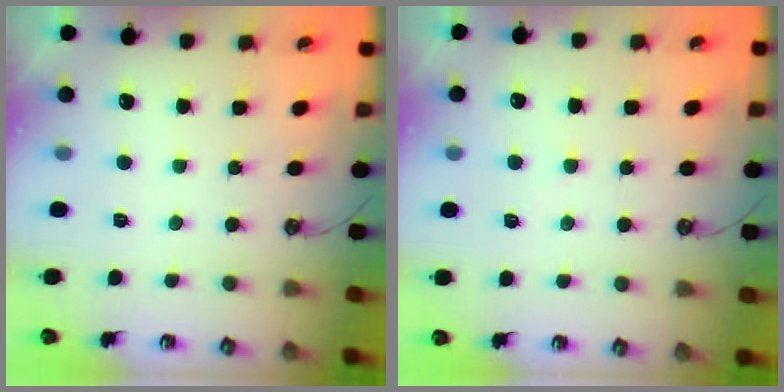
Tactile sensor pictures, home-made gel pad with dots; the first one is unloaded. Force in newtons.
{"total": 2.2, "press": 2.2, "slide": 0.3}